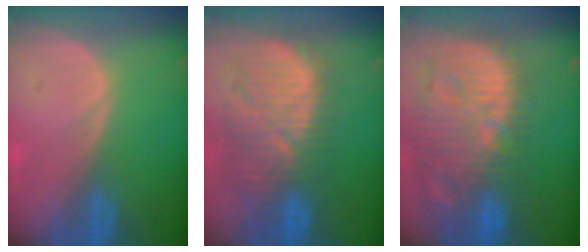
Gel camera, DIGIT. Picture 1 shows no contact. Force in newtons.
{"total": 12.2, "press": 11.3, "slide": 4.5}
{"total": 14.5, "press": 12.6, "slide": 7.2}